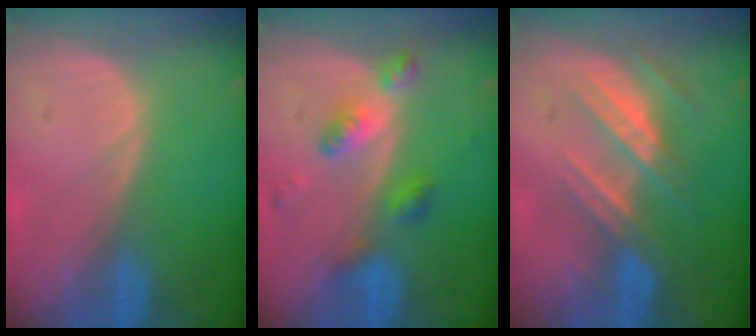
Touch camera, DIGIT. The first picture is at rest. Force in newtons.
{"total": 6.0, "press": 5.2, "slide": 2.8}
{"total": 7.3, "press": 6.8, "slide": 2.6}